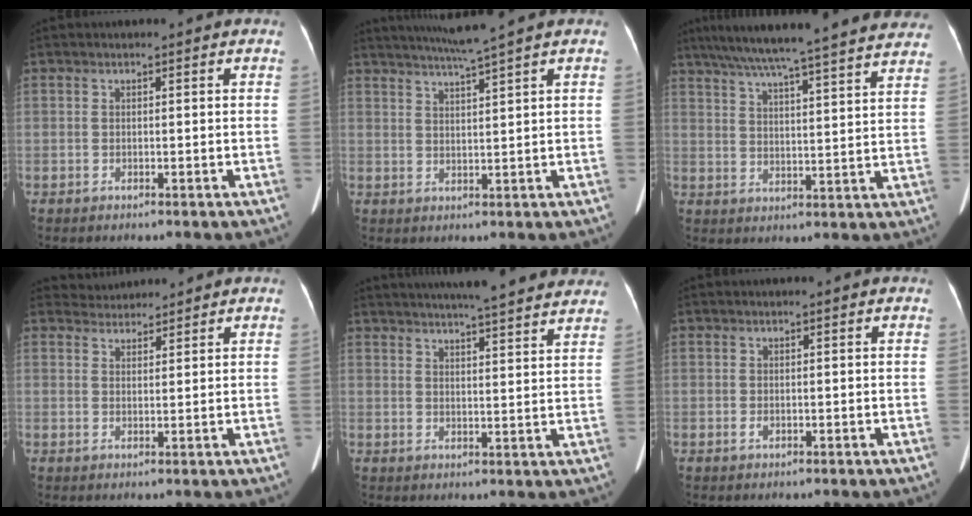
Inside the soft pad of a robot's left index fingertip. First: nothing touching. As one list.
[{"total": 5.8, "force": [4.7, -1.9, 2.9], "torque": [-0.048, 0.002, 0.082]}, {"total": 28.4, "force": [25.2, 1.3, 13.1], "torque": [-0.218, -0.010, 0.322]}, {"total": 2.7, "force": [2.6, 0.3, -0.6], "torque": [0.002, 0.017, 0.050]}, {"total": 19.0, "force": [16.9, 1.6, 8.5], "torque": [-0.122, 0.011, 0.205]}, {"total": 1.5, "force": [-1.4, 0.1, -0.3], "torque": [0.006, -0.003, -0.024]}]